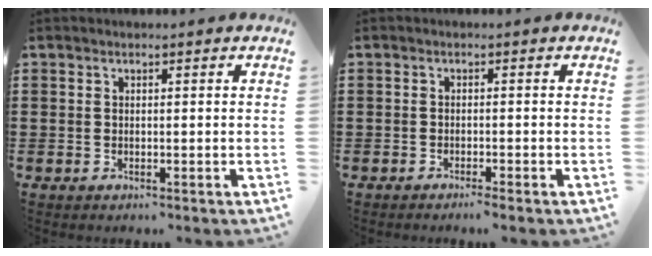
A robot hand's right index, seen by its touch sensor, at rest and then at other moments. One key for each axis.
{"total": 1.1, "fx": -1.0, "fy": -0.1, "fz": 0.5, "tx": -0.009, "ty": -0.001, "tz": -0.020}